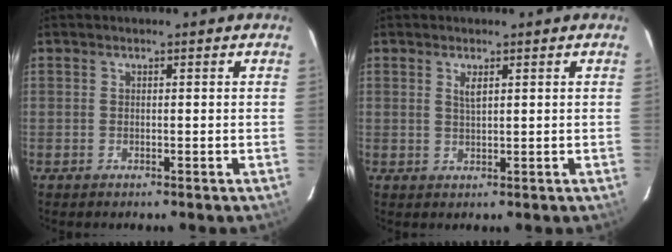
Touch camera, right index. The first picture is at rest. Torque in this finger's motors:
{"motor_torque": [-0.19, -0.01, 0.05, 0.03]}